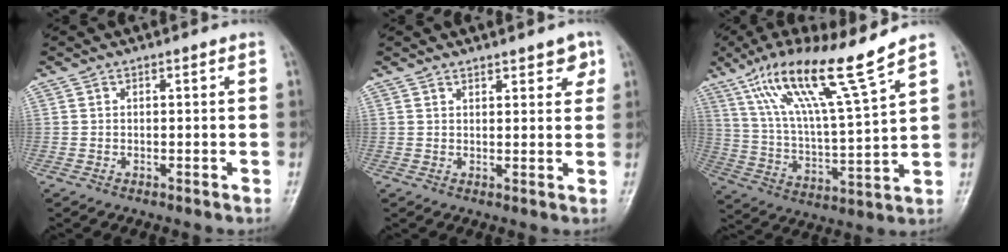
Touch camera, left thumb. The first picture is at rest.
{"total": 4.2, "force": [2.7, 1.9, 2.6], "torque": [-0.010, -0.012, 0.034]}
{"total": 16.8, "force": [11.4, 0.6, 12.4], "torque": [-0.215, -0.051, 0.208]}